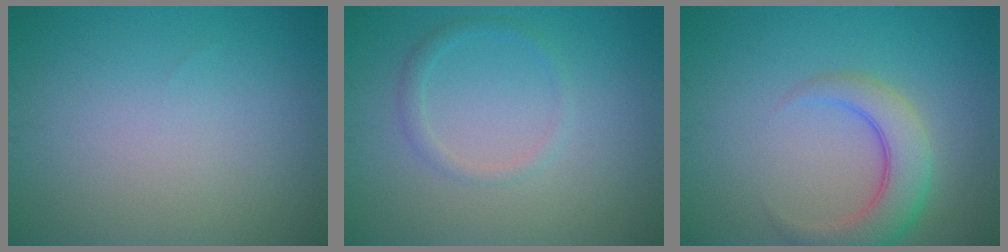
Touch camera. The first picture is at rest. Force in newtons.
{"total": 1.4, "press": 1.4, "slide": 0.0}
{"total": 4.9, "press": 4.9, "slide": 0.2}